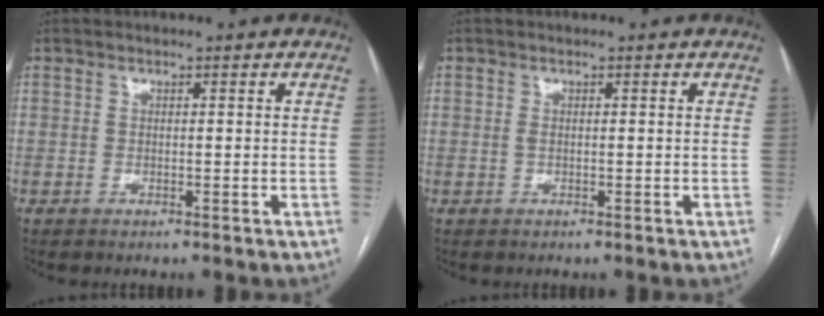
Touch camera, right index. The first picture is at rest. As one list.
[{"total": 0.5, "force": [0.0, 0.2, 0.5], "torque": [-0.011, 0.000, -0.002]}]